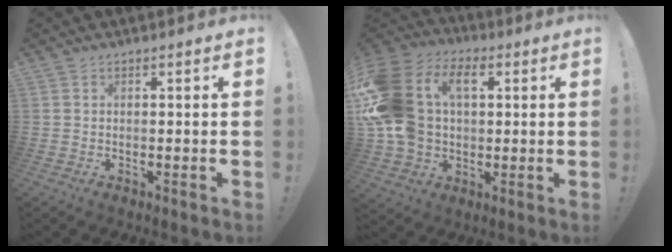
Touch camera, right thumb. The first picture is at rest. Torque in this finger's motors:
{"motor_torque": [1.77, 1.75, 2.54, -0.07, 0.57]}